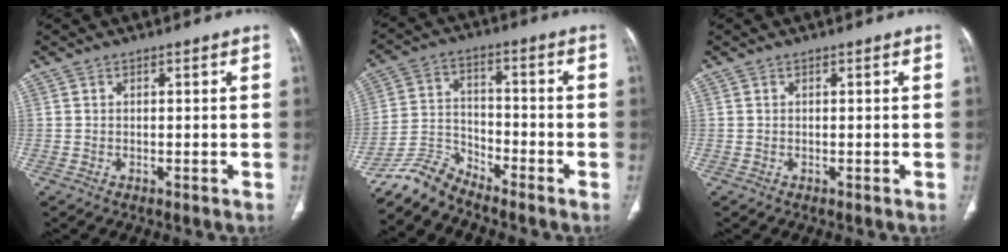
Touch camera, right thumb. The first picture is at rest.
{"total": 6.9, "force": [-6.9, 0.9, 0.1], "torque": [-0.005, 0.053, -0.142]}
{"total": 0.0}